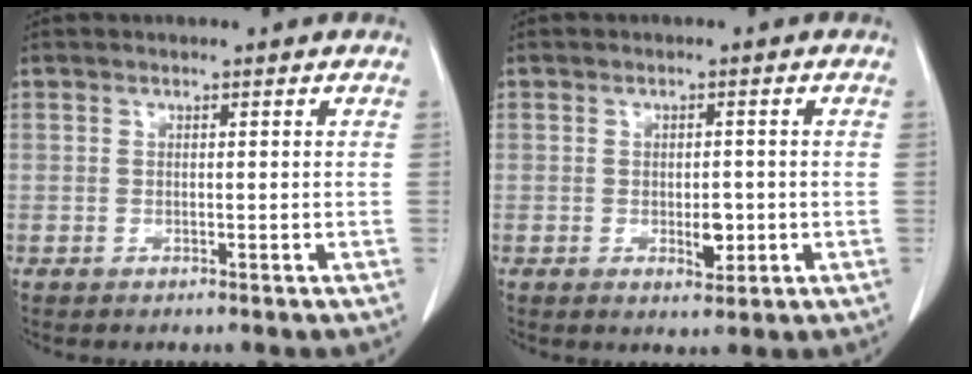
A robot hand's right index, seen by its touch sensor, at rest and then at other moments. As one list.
[{"total": 2.9, "force": [-0.6, 1.4, 2.4], "torque": [-0.036, -0.001, -0.004]}]